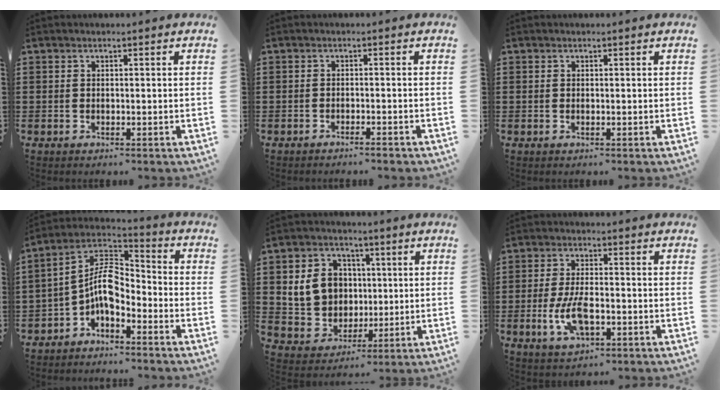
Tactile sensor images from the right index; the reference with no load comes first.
{"total": 1.3, "force": [-1.3, -0.1, 0.4], "torque": [-0.009, 0.001, -0.024]}
{"total": 0.0}
{"total": 7.8, "force": [-2.3, 3.8, 6.4], "torque": [-0.148, -0.013, -0.053]}
{"total": 8.7, "force": [1.8, 7.7, 3.6], "torque": [-0.095, 0.021, 0.036]}
{"total": 7.2, "force": [-2.1, 3.3, 6.1], "torque": [-0.144, -0.006, -0.043]}